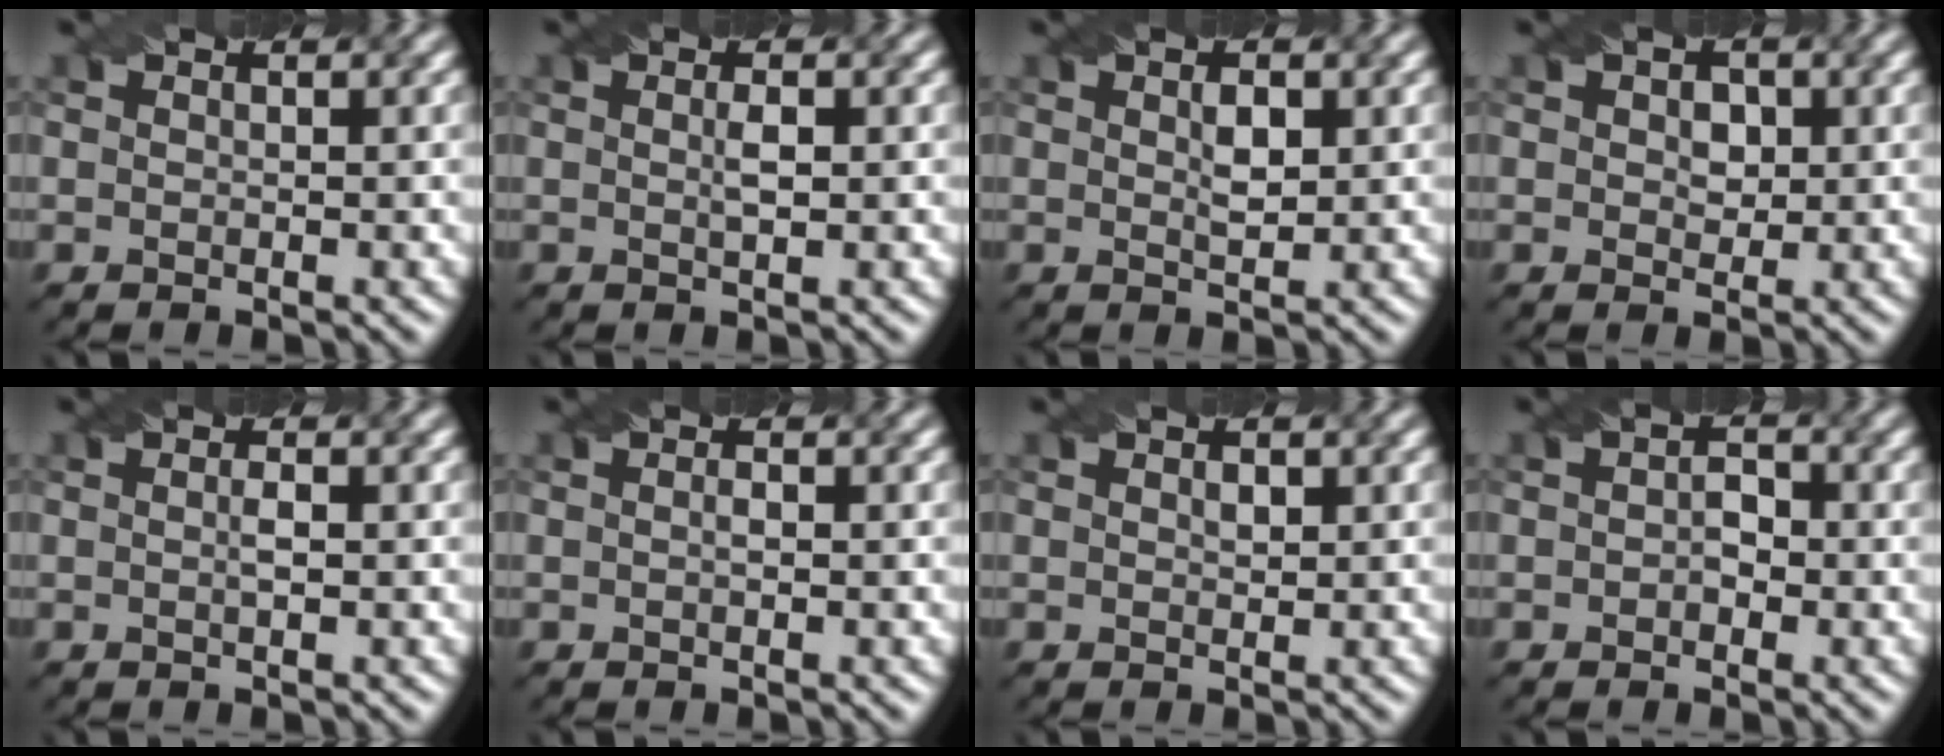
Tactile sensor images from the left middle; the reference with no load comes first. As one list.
[{"total": 1.3, "force": [0.1, 0.2, 1.3], "torque": [-0.025, 0.003, 0.002]}, {"total": 1.9, "force": [0.5, 0.8, 1.7], "torque": [-0.032, -0.001, 0.012]}, {"total": 2.2, "force": [0.5, 1.6, 1.4], "torque": [-0.020, -0.001, 0.006]}, {"total": 0.9, "force": [-0.1, 0.1, 0.9], "torque": [-0.019, 0.002, 0.000]}, {"total": 0.6, "force": [-0.1, 0.1, 0.6], "torque": [-0.013, 0.001, -0.001]}, {"total": 0.9, "force": [0.3, 0.5, 0.6], "torque": [-0.011, -0.001, 0.007]}, {"total": 1.8, "force": [-0.2, 1.2, 1.3], "torque": [-0.022, 0.001, -0.007]}]